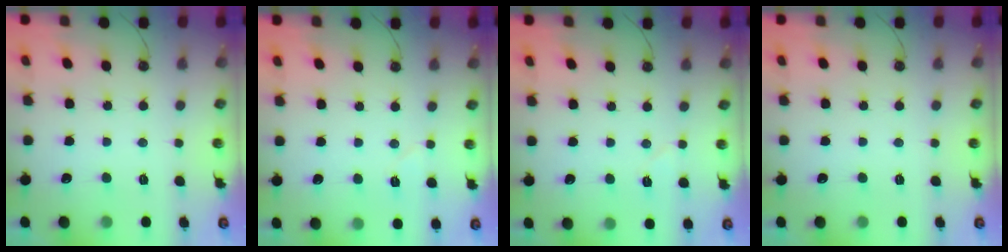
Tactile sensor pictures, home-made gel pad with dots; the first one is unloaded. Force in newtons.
{"total": 3.4, "press": 3.1, "slide": 1.4}
{"total": 3.4, "press": 3.1, "slide": 1.4}
{"total": 0.0}